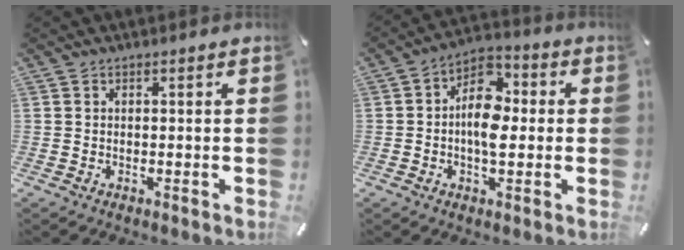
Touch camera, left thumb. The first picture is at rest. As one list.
[{"total": 10.0, "force": [-0.8, 6.5, 7.6], "torque": [-0.125, 0.005, -0.014]}]